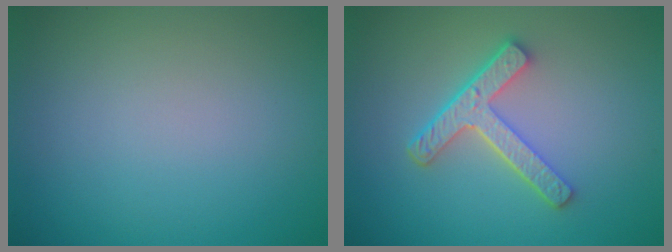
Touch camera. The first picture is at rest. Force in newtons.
{"total": 4.4, "press": 3.3, "slide": 3.0}